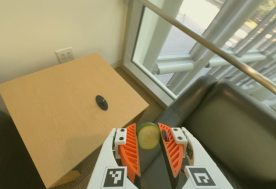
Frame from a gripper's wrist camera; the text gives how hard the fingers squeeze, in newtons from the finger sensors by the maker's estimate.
{"total": 7.8, "left": 7.7, "right": 7.9}